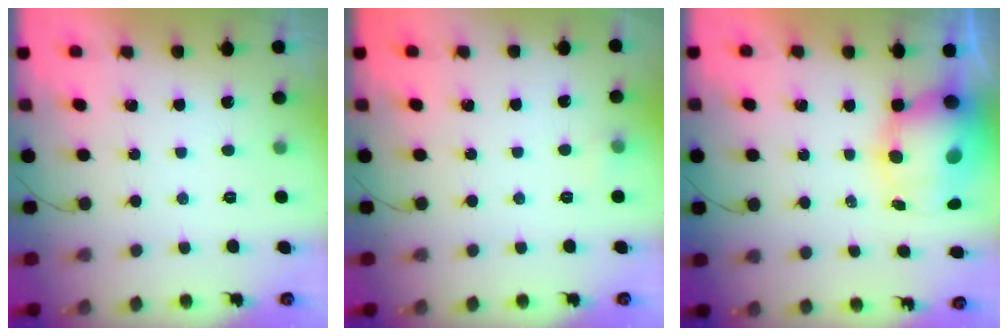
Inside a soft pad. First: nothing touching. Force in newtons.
{"total": 4.6, "press": 4.4, "slide": 1.4}
{"total": 11.6, "press": 11.2, "slide": 2.9}